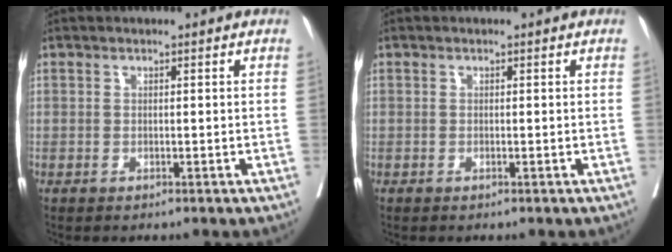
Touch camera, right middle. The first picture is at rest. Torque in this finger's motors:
{"motor_torque": [0.23, -0.24, 0.00, 0.01]}